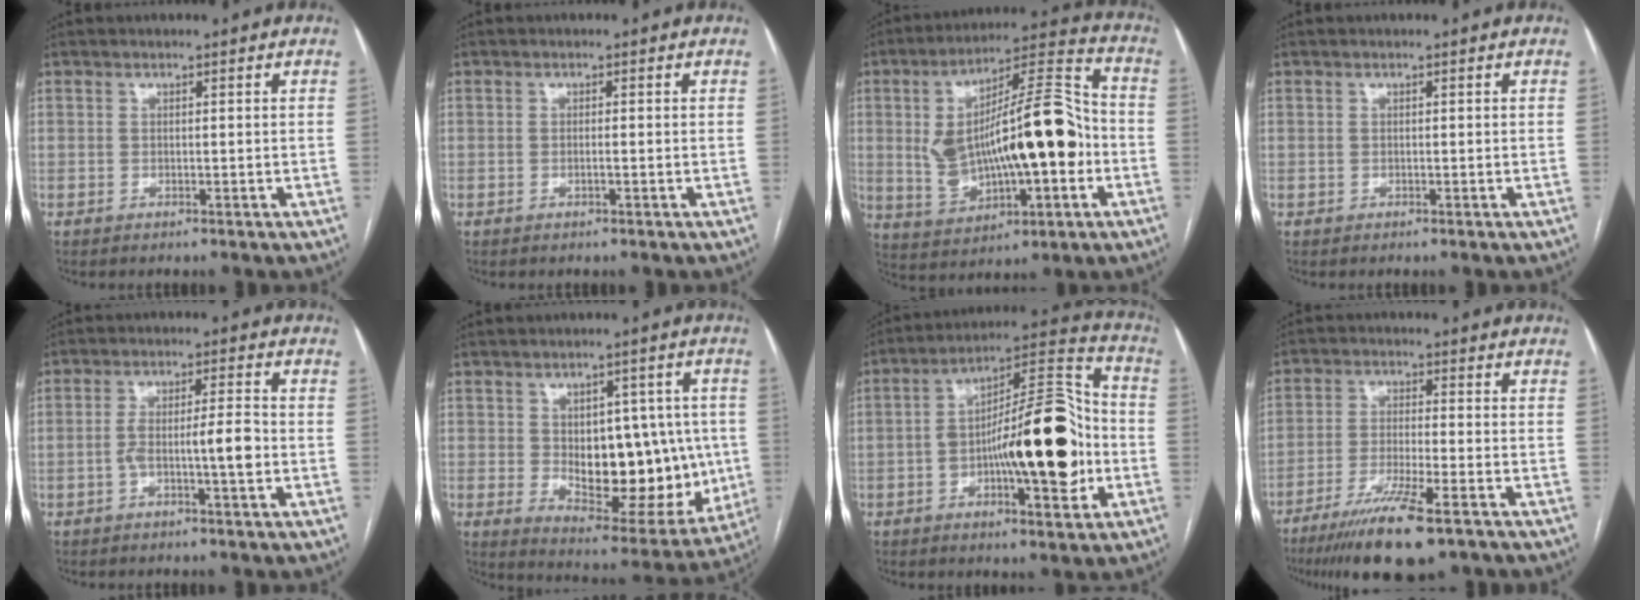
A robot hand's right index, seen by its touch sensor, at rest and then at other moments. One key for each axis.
{"total": 0.5, "fx": -0.1, "fy": 0.0, "fz": 0.5, "tx": -0.010, "ty": 0.001, "tz": 0.001}
{"total": 20.6, "fx": -1.0, "fy": 6.3, "fz": 19.6, "tx": -0.350, "ty": 0.032, "tz": -0.003}
{"total": 0.0}
{"total": 5.8, "fx": -1.6, "fy": 0.4, "fz": 5.6, "tx": -0.104, "ty": 0.017, "tz": -0.023}
{"total": 17.6, "fx": -0.6, "fy": 8.9, "fz": 15.2, "tx": -0.210, "ty": 0.003, "tz": 0.019}
{"total": 20.6, "fx": -2.8, "fy": 5.6, "fz": 19.6, "tx": -0.310, "ty": 0.030, "tz": -0.035}
{"total": 11.7, "fx": -8.1, "fy": 0.9, "fz": 8.4, "tx": -0.140, "ty": -0.030, "tz": -0.129}